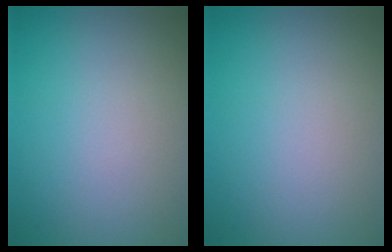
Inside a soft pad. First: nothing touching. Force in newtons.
{"total": 0.0}